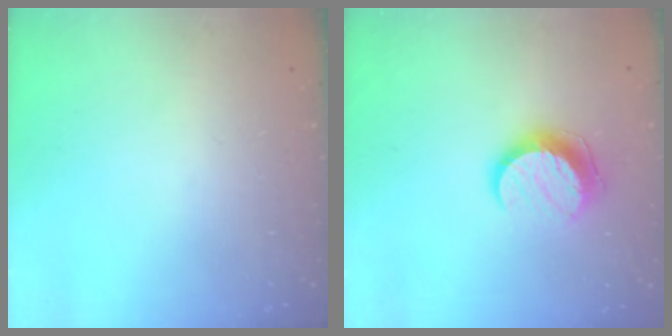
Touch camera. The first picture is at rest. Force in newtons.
{"total": 9.7, "press": 9.7, "slide": 0.6}